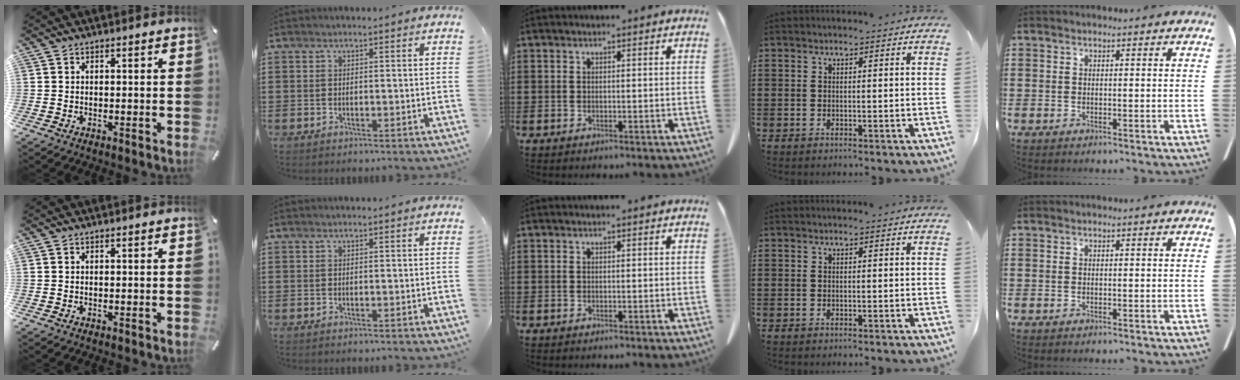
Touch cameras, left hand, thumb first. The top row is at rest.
{}